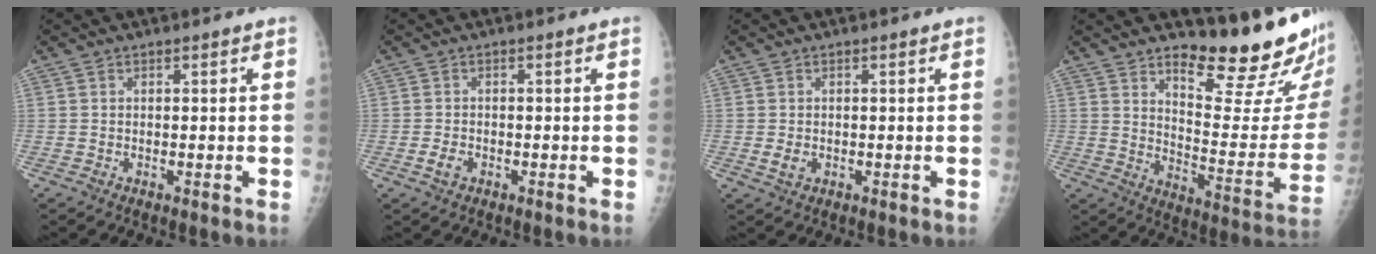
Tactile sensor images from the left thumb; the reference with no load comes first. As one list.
[{"total": 2.1, "force": [-0.8, 1.5, 1.3], "torque": [-0.021, 0.001, -0.015]}, {"total": 2.1, "force": [-0.1, 1.6, 1.4], "torque": [-0.023, -0.003, 0.001]}, {"total": 20.2, "force": [15.3, 4.3, 12.6], "torque": [-0.143, -0.139, 0.219]}]